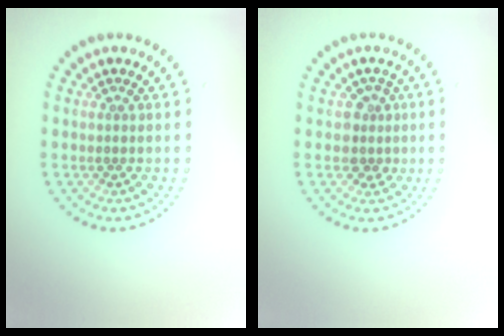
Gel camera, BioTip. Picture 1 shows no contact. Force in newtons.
{"total": 2.1, "press": 1.7, "slide": 1.3}